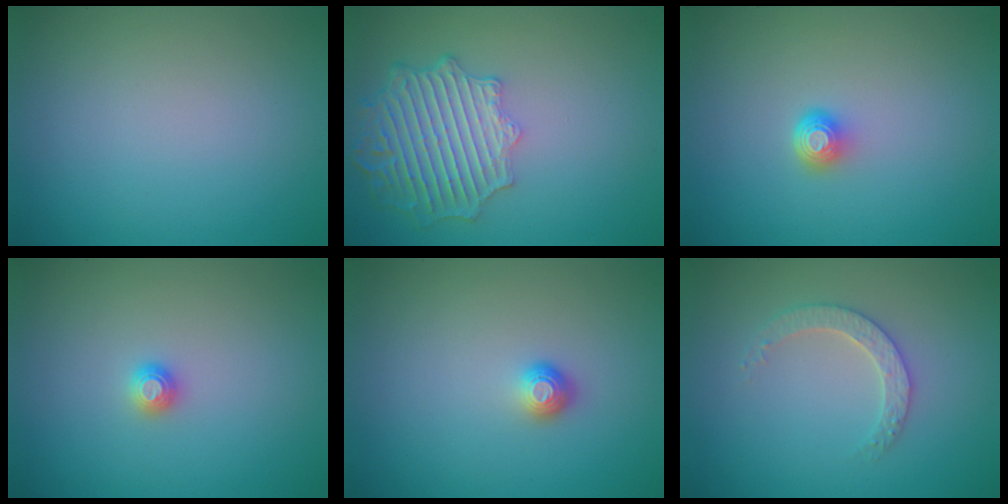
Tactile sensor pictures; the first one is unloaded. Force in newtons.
{"total": 6.2, "press": 5.0, "slide": 3.7}
{"total": 1.6, "press": 1.2, "slide": 1.1}
{"total": 1.1, "press": 1.1, "slide": 0.1}
{"total": 1.2, "press": 1.0, "slide": 0.6}
{"total": 2.5, "press": 2.4, "slide": 0.7}